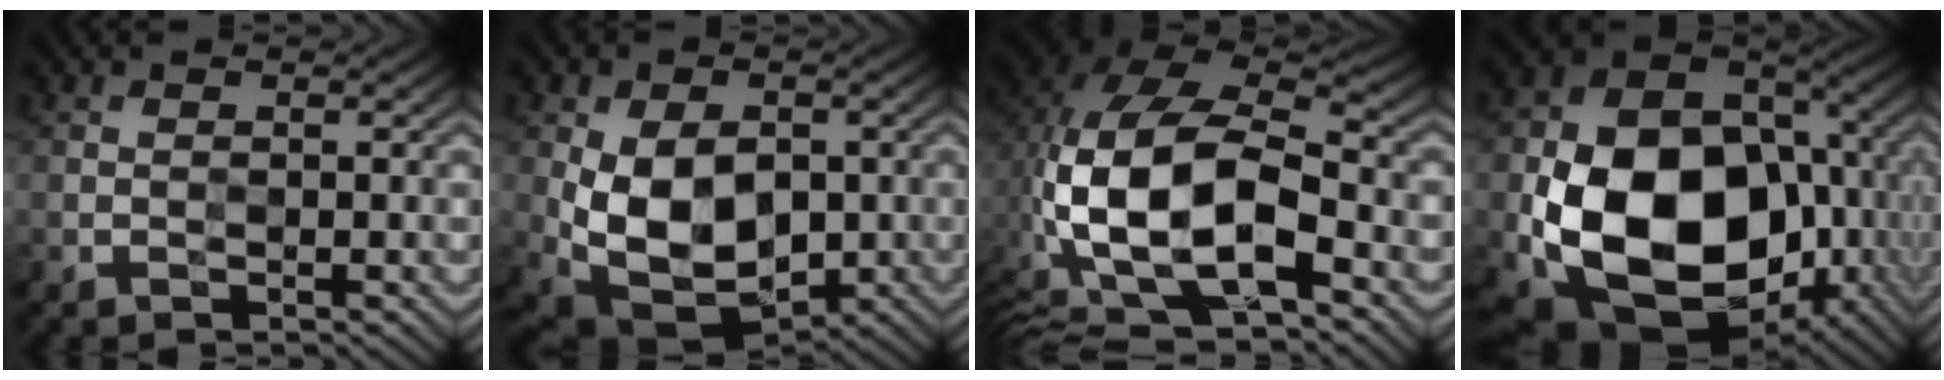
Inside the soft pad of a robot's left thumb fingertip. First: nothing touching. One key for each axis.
{"total": 12.8, "fx": -1.7, "fy": 8.3, "fz": 9.5, "tx": -0.193, "ty": -0.031, "tz": -0.021}
{"total": 16.3, "fx": -3.4, "fy": 9.5, "fz": 12.9, "tx": -0.261, "ty": -0.024, "tz": -0.053}
{"total": 20.3, "fx": -3.8, "fy": 14.8, "fz": 13.3, "tx": -0.288, "ty": -0.059, "tz": -0.038}